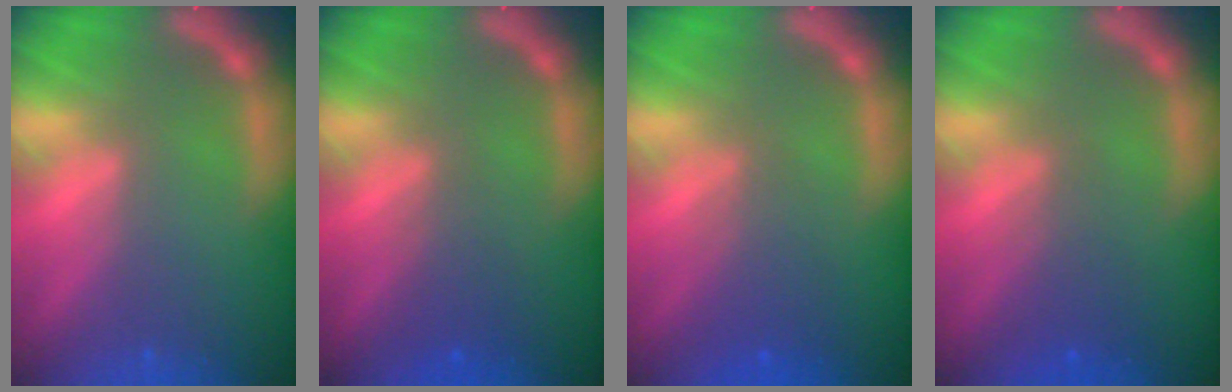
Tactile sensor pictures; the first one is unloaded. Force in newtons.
{"total": 1.9}
{"total": 3.0}
{"total": 2.5}